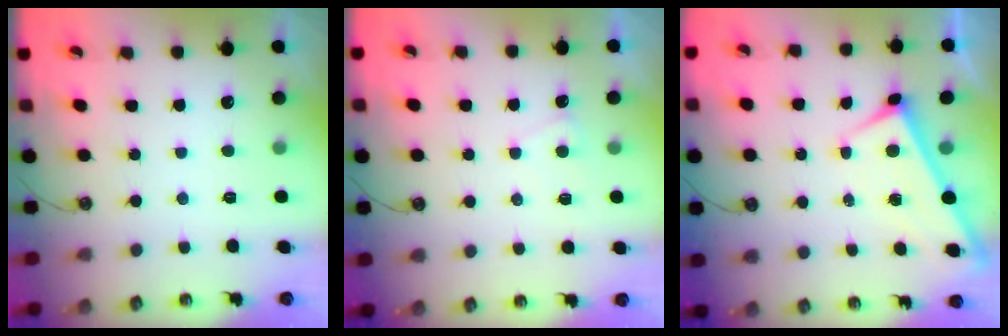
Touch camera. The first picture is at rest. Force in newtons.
{"total": 1.2, "press": 1.1, "slide": 0.4}
{"total": 1.8, "press": 1.8, "slide": 0.2}